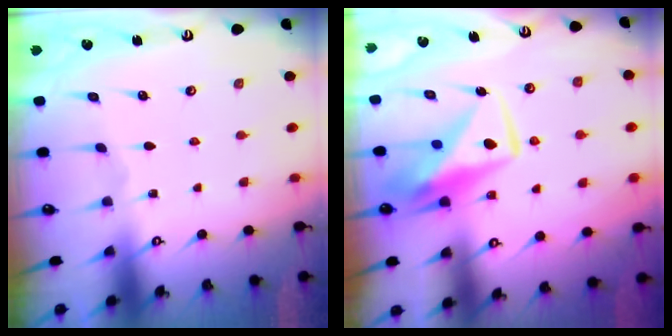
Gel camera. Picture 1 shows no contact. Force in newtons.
{"total": 11.0, "press": 11.0, "slide": 0.9}